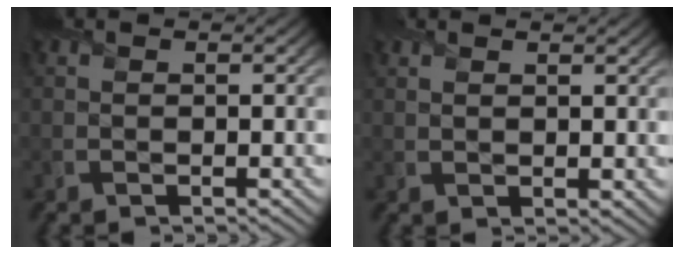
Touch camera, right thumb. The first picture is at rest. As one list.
[{"total": 1.5, "force": [1.2, 0.3, 0.9], "torque": [-0.018, -0.002, 0.027]}]